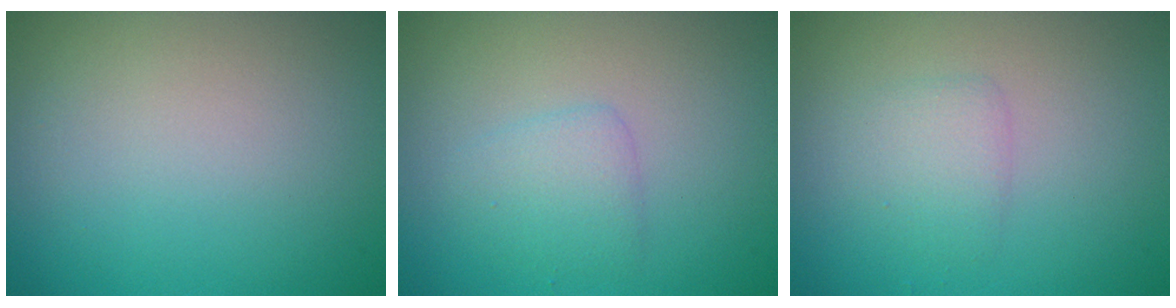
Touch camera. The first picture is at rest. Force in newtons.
{"total": 1.9, "press": 1.9, "slide": 0.1}
{"total": 1.7, "press": 1.7, "slide": 0.0}